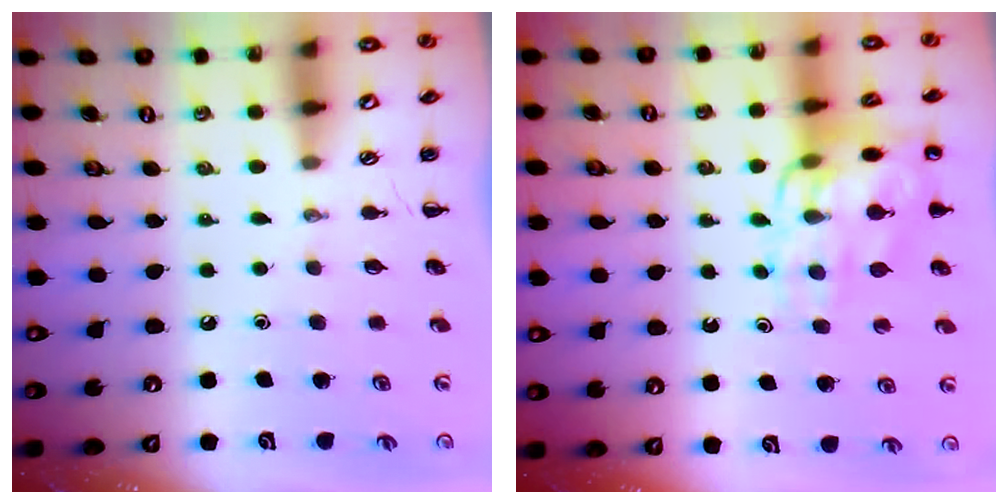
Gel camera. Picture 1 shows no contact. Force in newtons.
{"total": 13.9, "press": 13.8, "slide": 1.8}